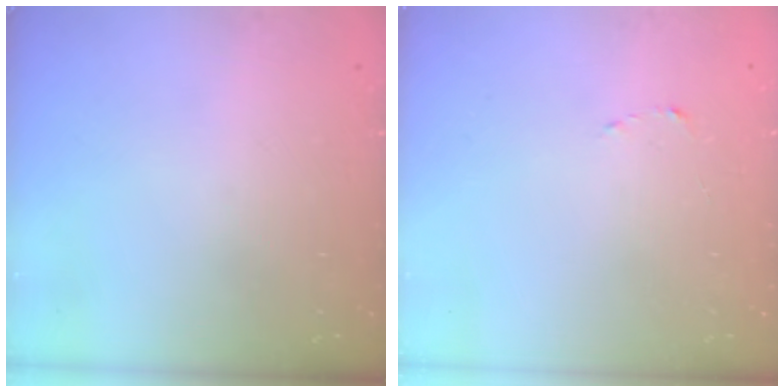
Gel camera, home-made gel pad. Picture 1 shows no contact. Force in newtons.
{"total": 1.5, "press": 1.5, "slide": 0.2}